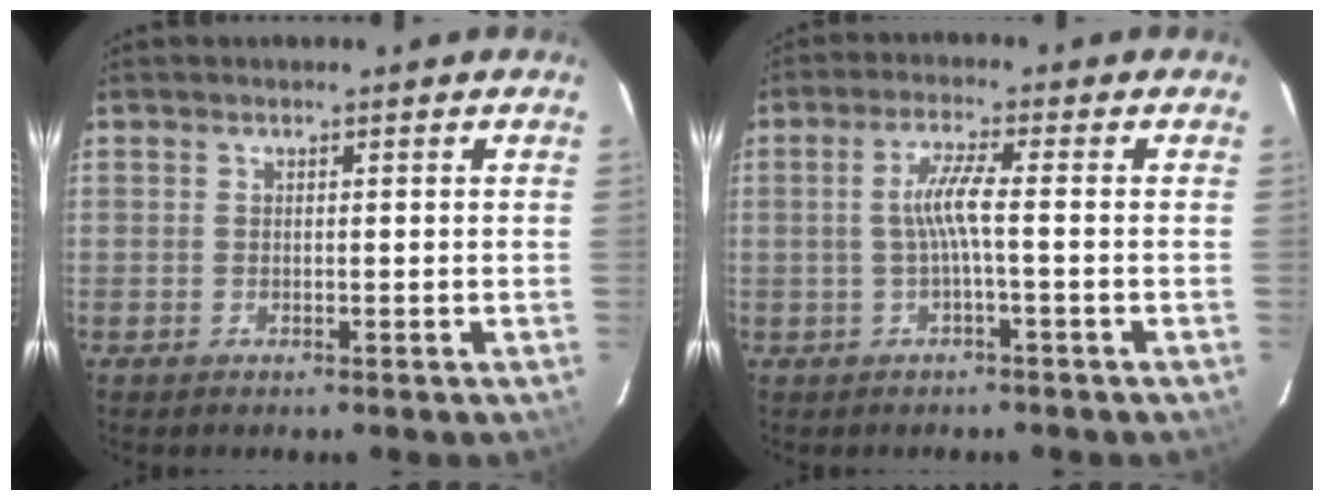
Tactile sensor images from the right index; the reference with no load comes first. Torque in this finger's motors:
{"motor_torque": [0.98, 0.22, 0.45, 0.12]}